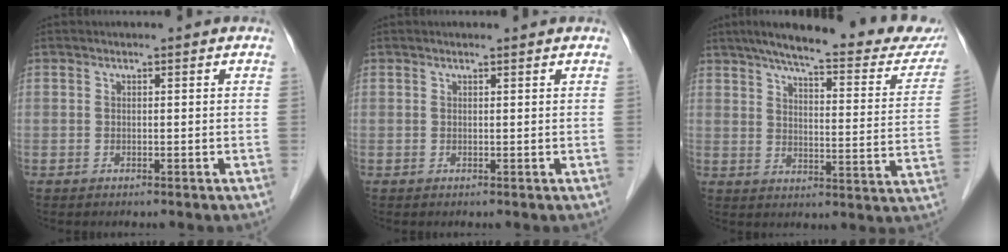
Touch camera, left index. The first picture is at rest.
{"total": 0.8, "force": [0.8, 0.0, 0.3], "torque": [-0.008, 0.005, 0.012]}
{"total": 25.0, "force": [21.3, 3.8, 12.5], "torque": [-0.171, -0.029, 0.259]}